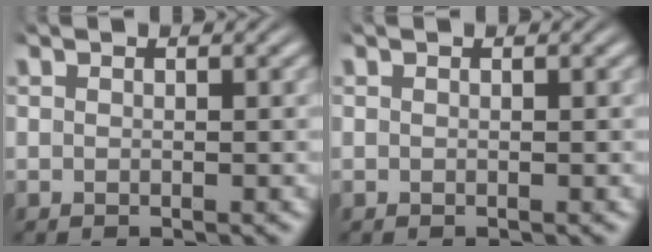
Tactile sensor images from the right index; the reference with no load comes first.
{"total": 0.0}